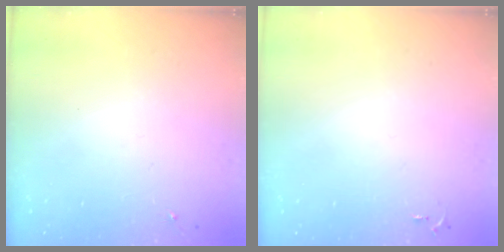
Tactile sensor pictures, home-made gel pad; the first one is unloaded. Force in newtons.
{"total": 2.6, "press": 2.6, "slide": 0.4}